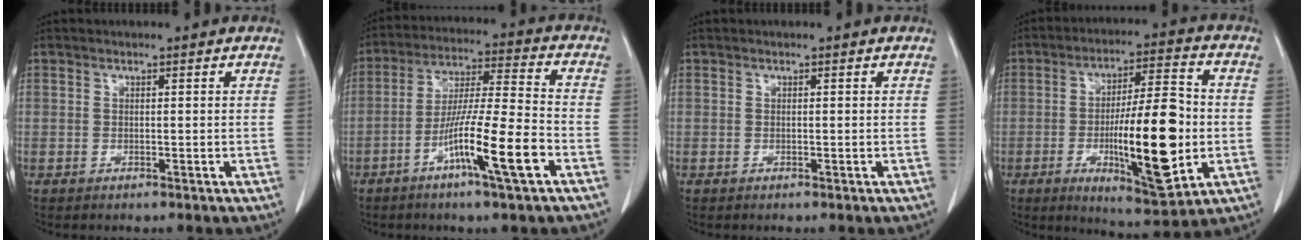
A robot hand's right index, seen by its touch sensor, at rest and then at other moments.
{"total": 12.7, "force": [-5.6, -0.1, 11.4], "torque": [-0.209, -0.005, -0.102]}
{"total": 0.0}
{"total": 17.1, "force": [-3.1, 3.1, 16.5], "torque": [-0.271, -0.006, -0.040]}